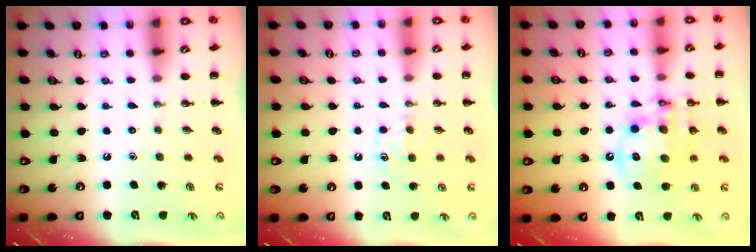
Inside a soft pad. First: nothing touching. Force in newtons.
{"total": 4.6, "press": 4.4, "slide": 1.4}
{"total": 13.2, "press": 12.8, "slide": 3.3}